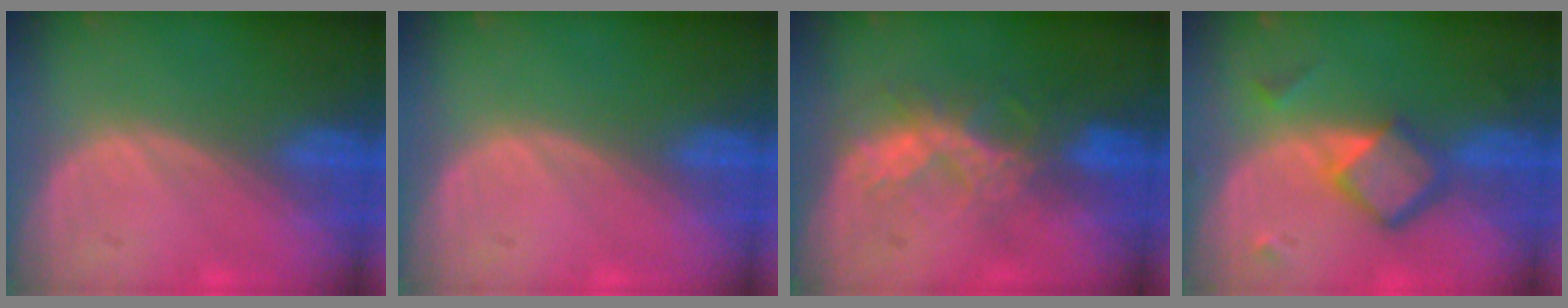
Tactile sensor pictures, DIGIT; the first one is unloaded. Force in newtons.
{"total": 0.0}
{"total": 6.6, "press": 5.7, "slide": 3.2}
{"total": 6.3, "press": 5.4, "slide": 3.4}